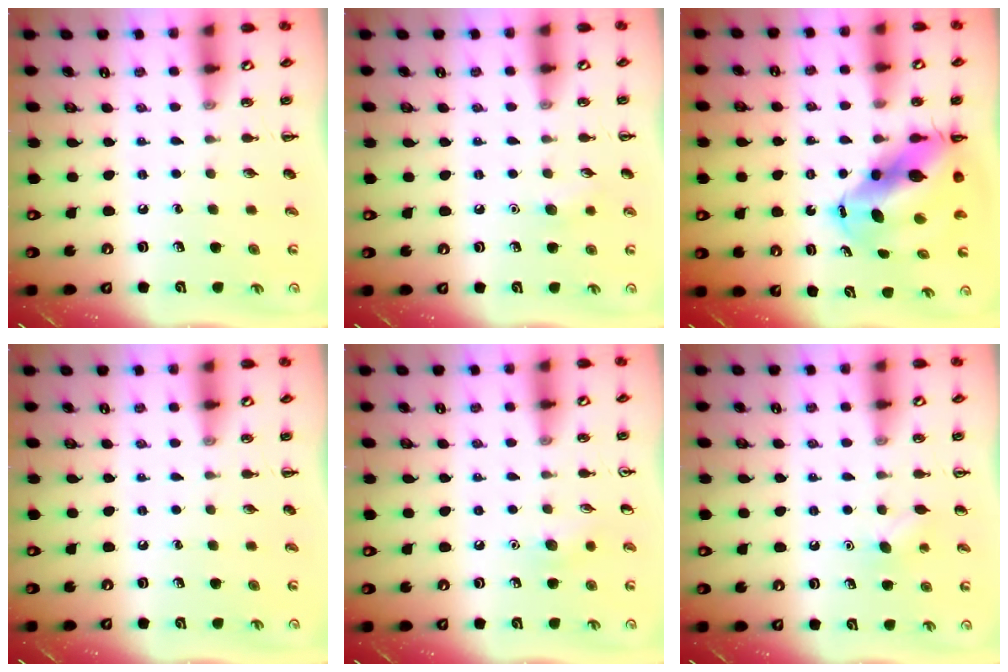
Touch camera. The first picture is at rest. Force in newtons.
{"total": 5.2, "press": 5.0, "slide": 1.2}
{"total": 13.1, "press": 12.6, "slide": 3.5}
{"total": 0.0}
{"total": 5.8, "press": 5.5, "slide": 1.7}
{"total": 4.8, "press": 4.5, "slide": 1.4}